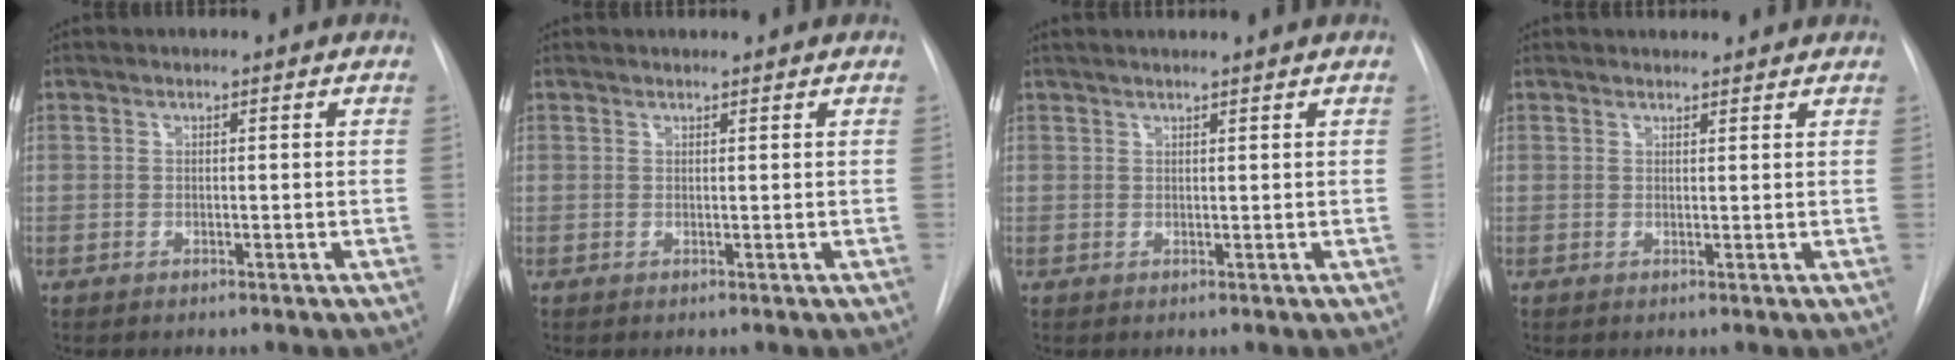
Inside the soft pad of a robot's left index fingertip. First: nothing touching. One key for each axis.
{"total": 1.2, "fx": 1.2, "fy": -0.1, "fz": 0.2, "tx": -0.003, "ty": 0.012, "tz": 0.020}
{"total": 5.0, "fx": 4.4, "fy": -0.4, "fz": 2.4, "tx": -0.032, "ty": 0.026, "tz": 0.061}
{"total": 4.4, "fx": 4.2, "fy": 0.9, "fz": 0.9, "tx": -0.012, "ty": 0.023, "tz": 0.047}